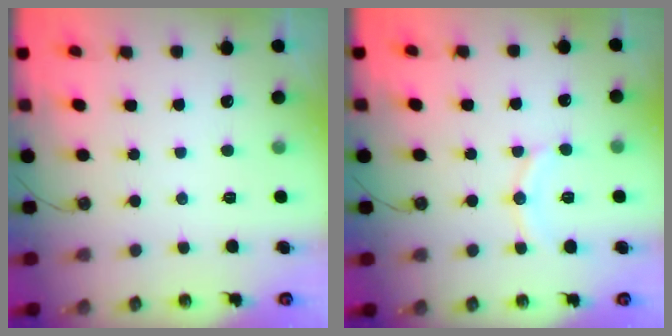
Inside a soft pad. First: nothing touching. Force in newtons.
{"total": 8.1, "press": 8.1, "slide": 0.8}